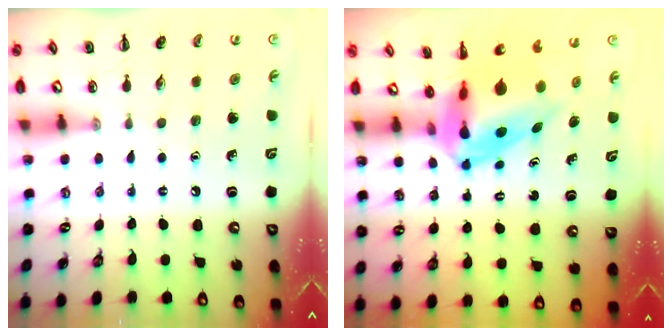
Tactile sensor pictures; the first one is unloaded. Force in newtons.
{"total": 8.1, "press": 7.7, "slide": 2.3}